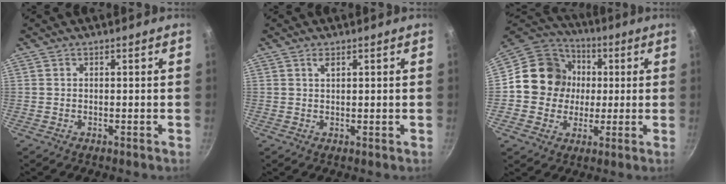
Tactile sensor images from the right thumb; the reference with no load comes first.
{"total": 1.4, "force": [0.8, 0.5, 1.0], "torque": [-0.015, -0.002, 0.014]}
{"total": 15.0, "force": [0.9, 13.7, 5.9], "torque": [-0.073, 0.025, 0.001]}